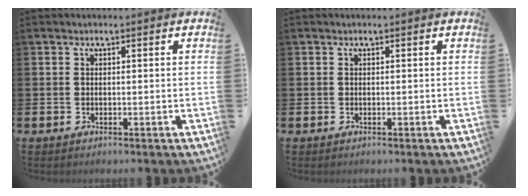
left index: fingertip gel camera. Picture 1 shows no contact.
{"total": 0.0}